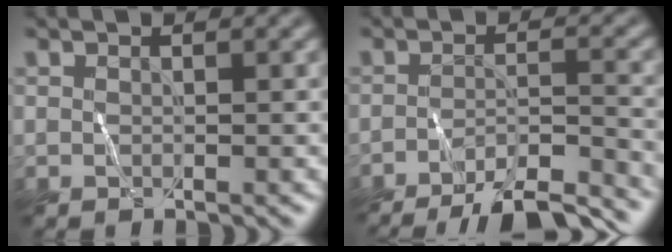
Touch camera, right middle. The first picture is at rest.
{"total": 8.8, "force": [-7.9, 1.3, 3.8], "torque": [-0.054, -0.003, -0.116]}